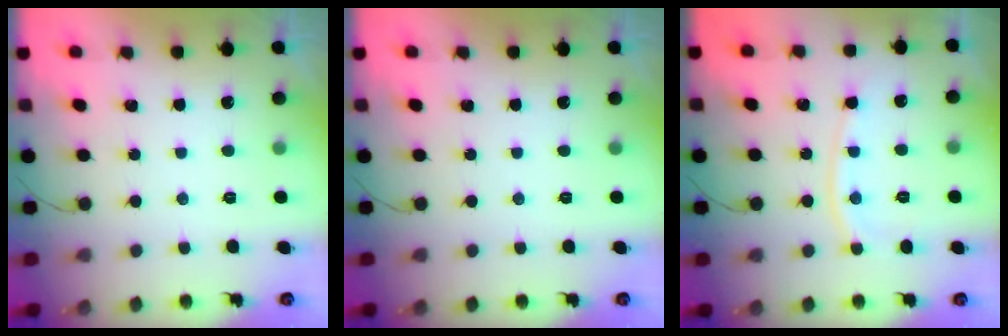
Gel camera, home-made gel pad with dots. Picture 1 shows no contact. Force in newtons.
{"total": 0.0}
{"total": 9.1, "press": 9.0, "slide": 0.6}